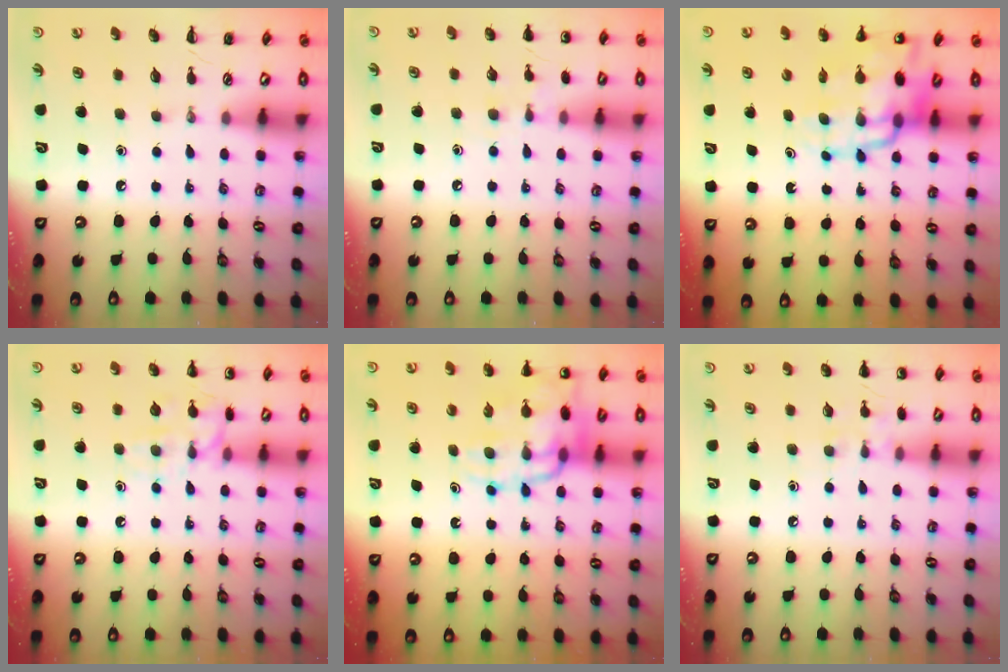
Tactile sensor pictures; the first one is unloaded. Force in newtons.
{"total": 5.9, "press": 5.6, "slide": 1.9}
{"total": 17.6, "press": 17.0, "slide": 4.3}
{"total": 11.0, "press": 10.9, "slide": 0.5}
{"total": 17.1, "press": 16.8, "slide": 3.3}
{"total": 6.7, "press": 6.4, "slide": 2.1}